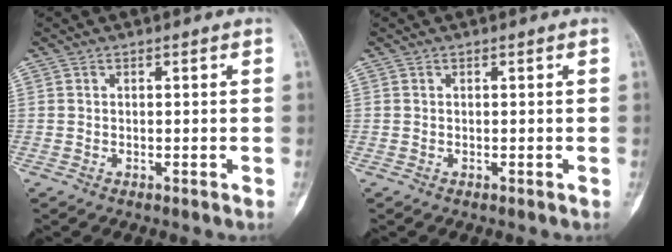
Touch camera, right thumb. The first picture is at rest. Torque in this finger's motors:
{"motor_torque": [0.00, 0.00, 0.07, -0.04, 0.00]}